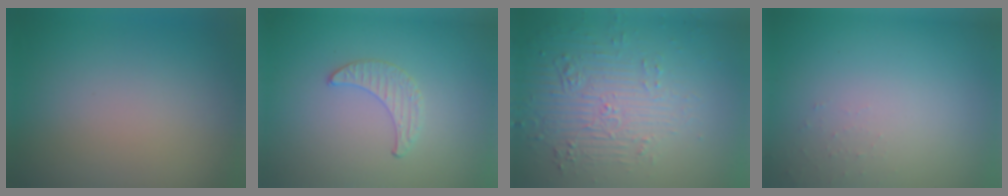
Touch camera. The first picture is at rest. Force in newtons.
{"total": 1.0, "press": 1.0, "slide": 0.3}
{"total": 6.0, "press": 3.6, "slide": 4.8}
{"total": 0.7, "press": 0.7, "slide": 0.1}